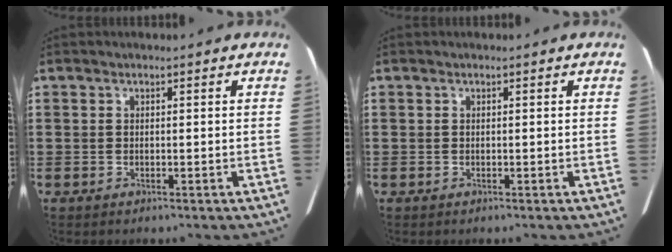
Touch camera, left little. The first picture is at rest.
{"total": 0.0}